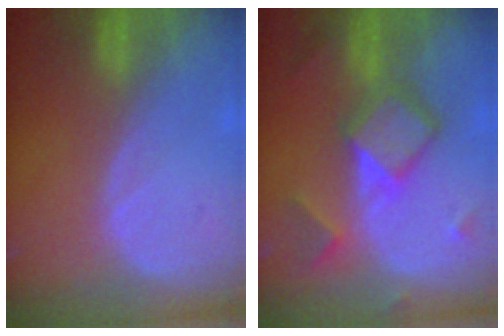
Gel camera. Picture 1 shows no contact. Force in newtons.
{"total": 7.7, "press": 7.6, "slide": 0.6}